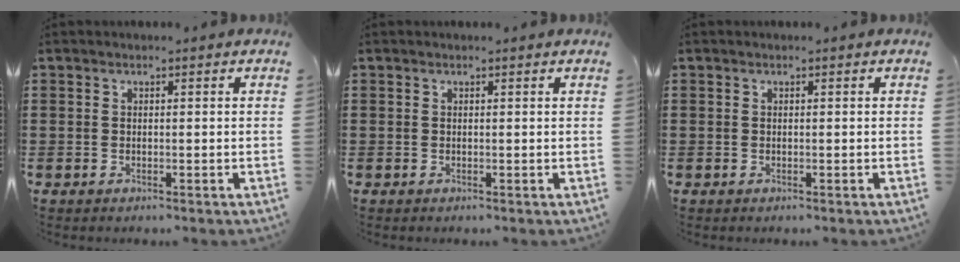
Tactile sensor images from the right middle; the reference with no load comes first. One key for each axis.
{"total": 0.0}
{"total": 0.0}